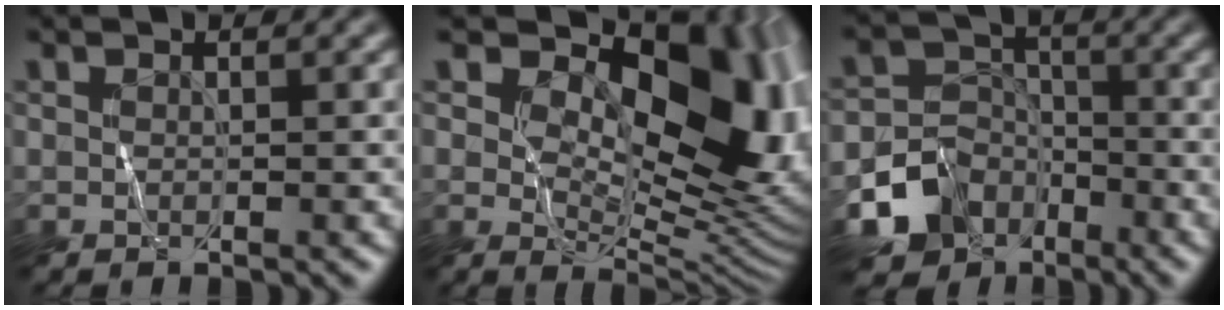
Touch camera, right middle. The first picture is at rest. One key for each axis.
{"total": 12.5, "fx": 4.5, "fy": 6.8, "fz": 9.5, "tx": -0.131, "ty": 0.000, "tz": 0.076}
{"total": 6.7, "fx": -4.1, "fy": 5.0, "fz": 1.6, "tx": -0.016, "ty": 0.002, "tz": -0.076}